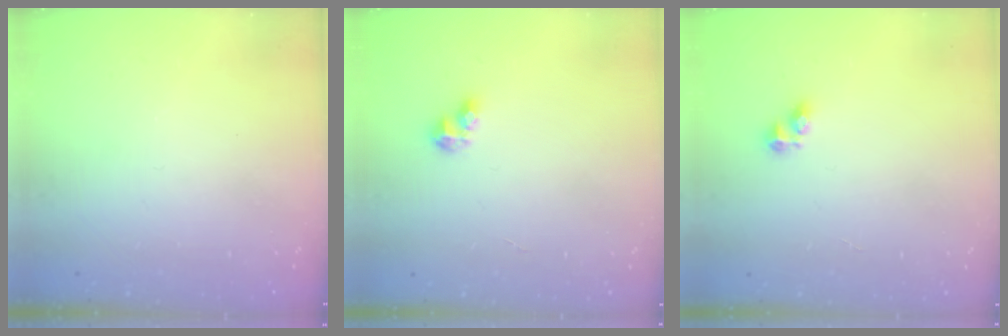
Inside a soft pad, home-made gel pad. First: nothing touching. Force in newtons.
{"total": 3.5, "press": 3.5, "slide": 0.3}
{"total": 3.9, "press": 3.9, "slide": 0.5}